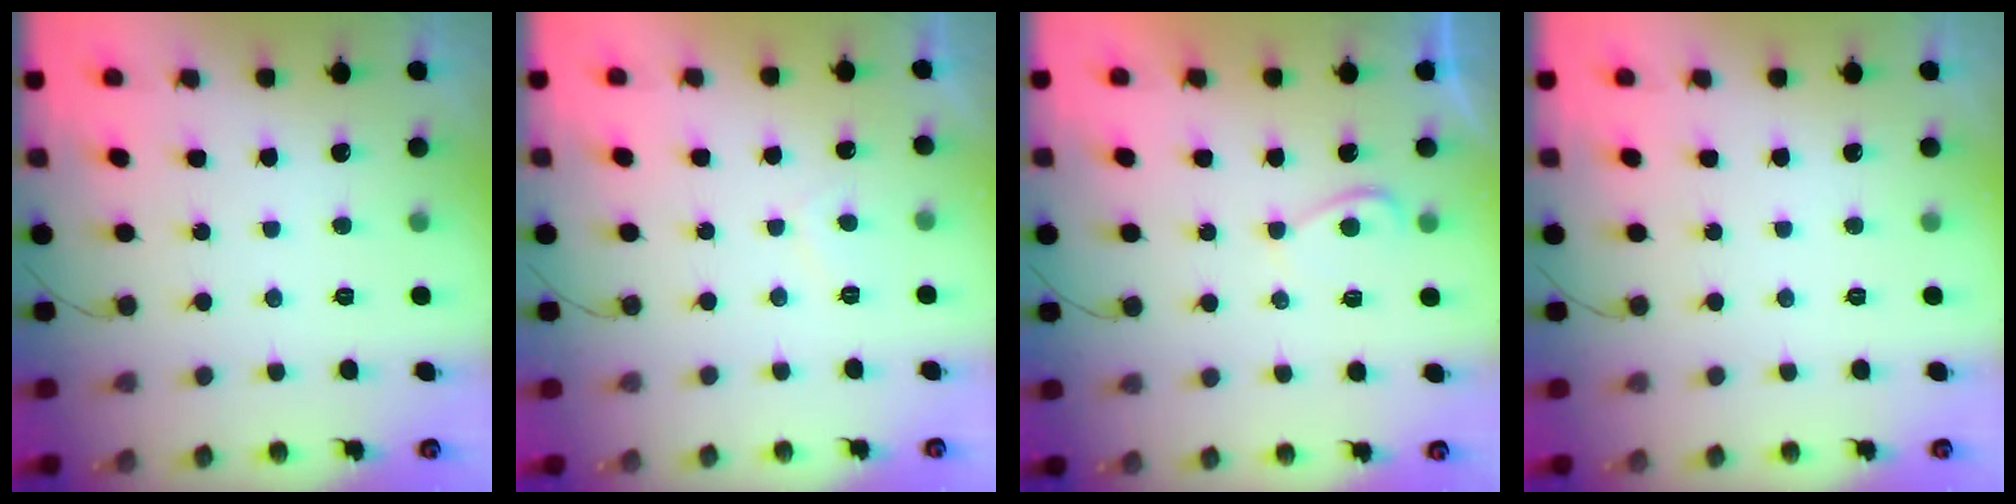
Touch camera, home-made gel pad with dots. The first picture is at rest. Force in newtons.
{"total": 0.7, "press": 0.5, "slide": 0.5}
{"total": 2.1, "press": 2.0, "slide": 0.5}
{"total": 0.0}